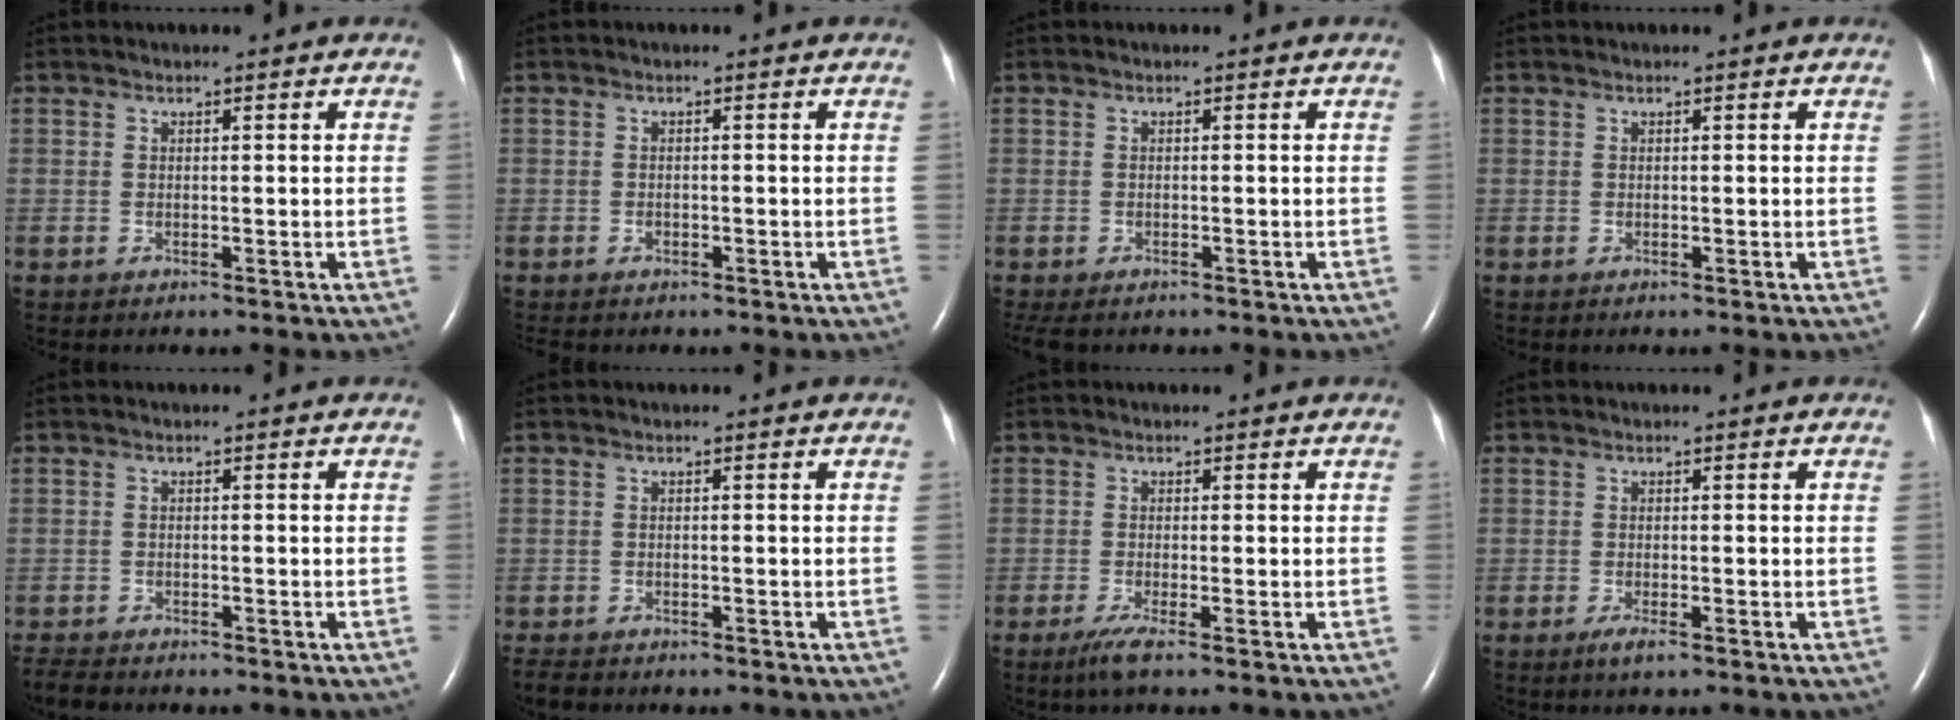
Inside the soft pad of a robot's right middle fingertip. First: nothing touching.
{"total": 1.1, "force": [-0.8, 0.6, 0.4], "torque": [-0.014, 0.000, -0.013]}
{"total": 3.6, "force": [-2.8, 1.5, 1.6], "torque": [-0.028, -0.008, -0.043]}
{"total": 0.0}
{"total": 3.4, "force": [-3.2, 0.7, 0.8], "torque": [-0.016, -0.012, -0.055]}
{"total": 2.7, "force": [-2.4, 0.8, 0.8], "torque": [-0.016, -0.007, -0.037]}
{"total": 2.6, "force": [-1.7, -0.2, 2.0], "torque": [-0.047, -0.011, -0.037]}
{"total": 1.7, "force": [-1.1, 0.2, 1.3], "torque": [-0.032, -0.005, -0.021]}